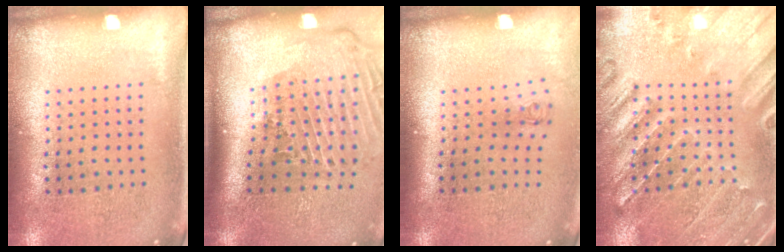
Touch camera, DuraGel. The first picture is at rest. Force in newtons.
{"total": 2.9, "press": 2.0, "slide": 2.2}
{"total": 0.7, "press": 0.3, "slide": 0.7}
{"total": 1.1, "press": 1.1, "slide": 0.3}